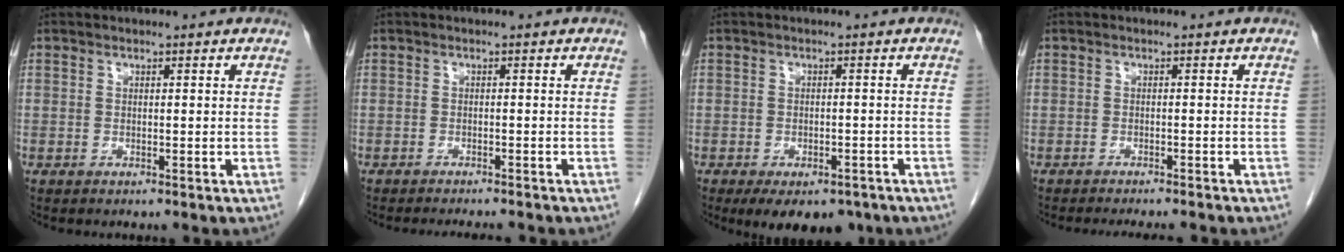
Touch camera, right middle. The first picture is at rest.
{"total": 5.6, "force": [-5.1, 0.7, 2.1], "torque": [-0.021, -0.007, -0.065]}
{"total": 9.0, "force": [-6.4, 4.6, 4.4], "torque": [-0.053, -0.001, -0.087]}
{"total": 6.8, "force": [-6.1, 1.0, 2.8], "torque": [-0.029, -0.008, -0.077]}